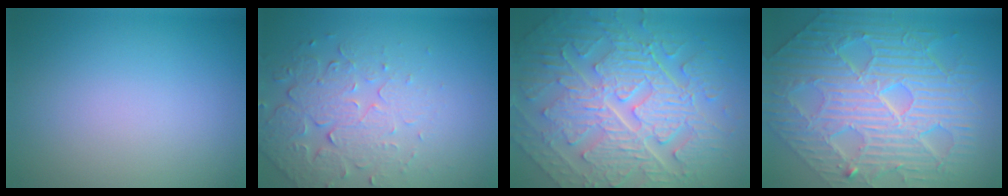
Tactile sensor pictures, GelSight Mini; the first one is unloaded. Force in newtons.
{"total": 5.2, "press": 3.7, "slide": 3.6}
{"total": 10.4, "press": 7.1, "slide": 7.6}
{"total": 10.6, "press": 7.5, "slide": 7.5}